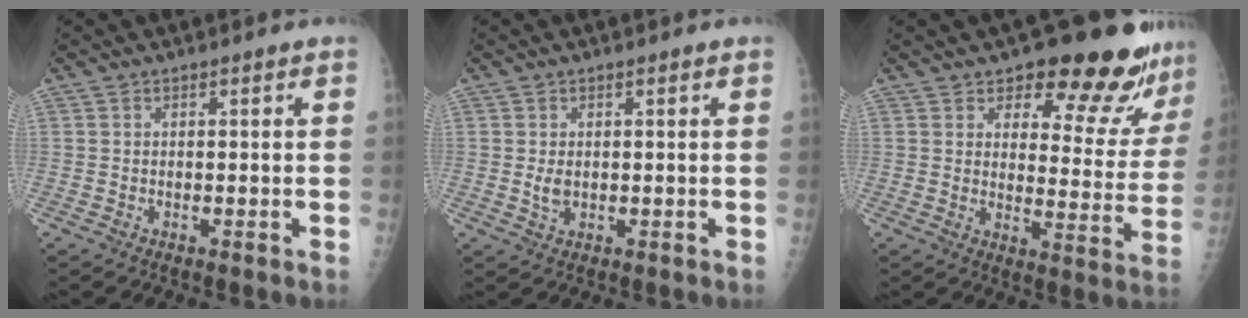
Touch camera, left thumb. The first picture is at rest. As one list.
[{"total": 2.2, "force": [0.4, 1.4, 1.7], "torque": [-0.027, -0.006, 0.012]}, {"total": 18.1, "force": [14.8, 6.3, 8.4], "torque": [-0.049, -0.100, 0.175]}]